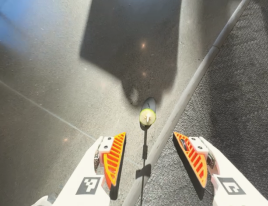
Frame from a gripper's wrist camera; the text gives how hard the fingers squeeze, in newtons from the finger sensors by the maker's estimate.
{"total": 0.0}